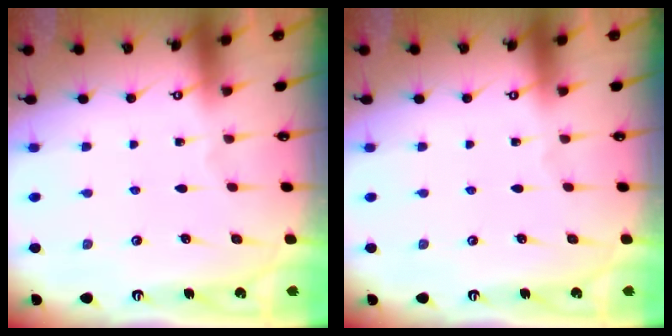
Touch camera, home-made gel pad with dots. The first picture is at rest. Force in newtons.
{"total": 0.0}